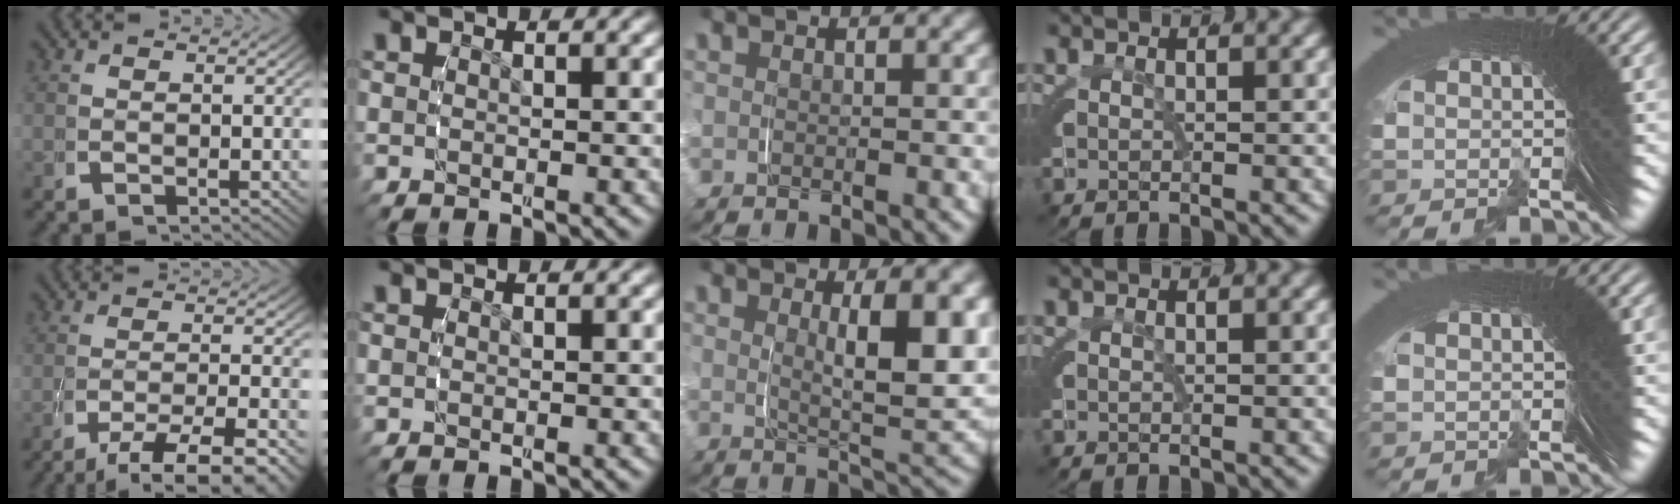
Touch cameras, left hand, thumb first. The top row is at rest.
{"thumb": {"total": 6.6, "force": [-4.0, 2.7, 4.5], "torque": [-0.071, -0.017, -0.052]}, "middle": {"total": 5.4, "force": [1.9, 0.8, 5.0], "torque": [-0.062, 0.006, 0.032]}}